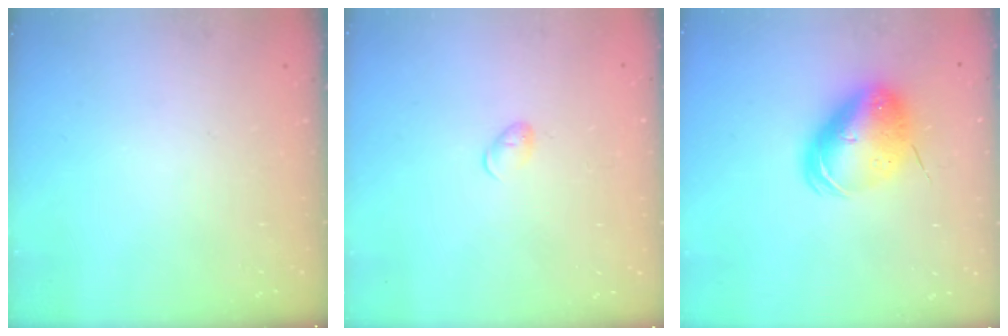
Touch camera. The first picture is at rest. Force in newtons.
{"total": 4.2, "press": 4.1, "slide": 0.7}
{"total": 11.4, "press": 11.1, "slide": 2.6}